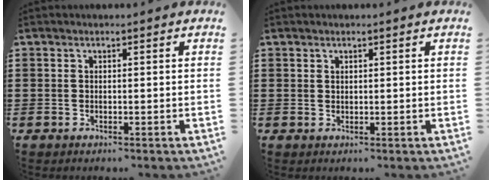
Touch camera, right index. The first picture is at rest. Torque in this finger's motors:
{"motor_torque": [-0.21, 0.00, -0.01, -0.01]}